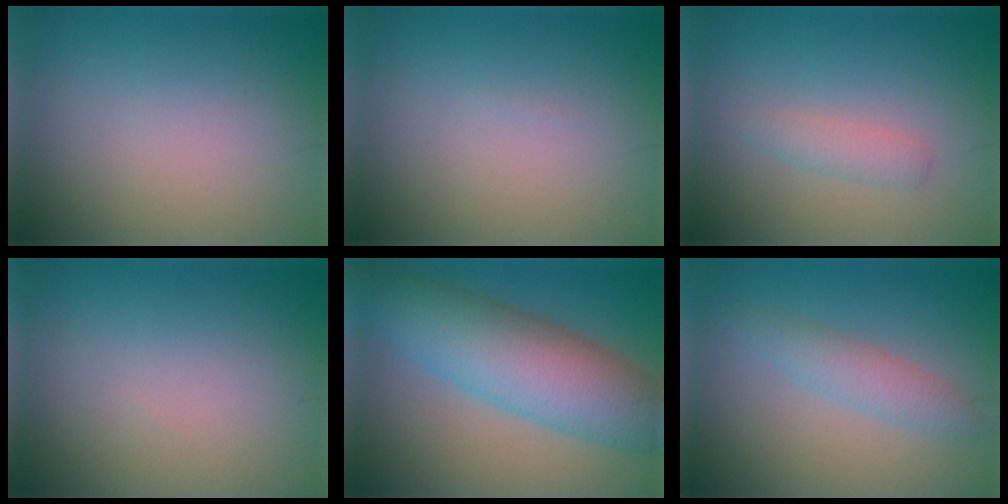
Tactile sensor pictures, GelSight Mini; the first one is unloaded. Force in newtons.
{"total": 0.0}
{"total": 1.7, "press": 1.7, "slide": 0.1}
{"total": 0.0}
{"total": 9.6, "press": 9.6, "slide": 0.0}
{"total": 2.5, "press": 2.5, "slide": 0.1}